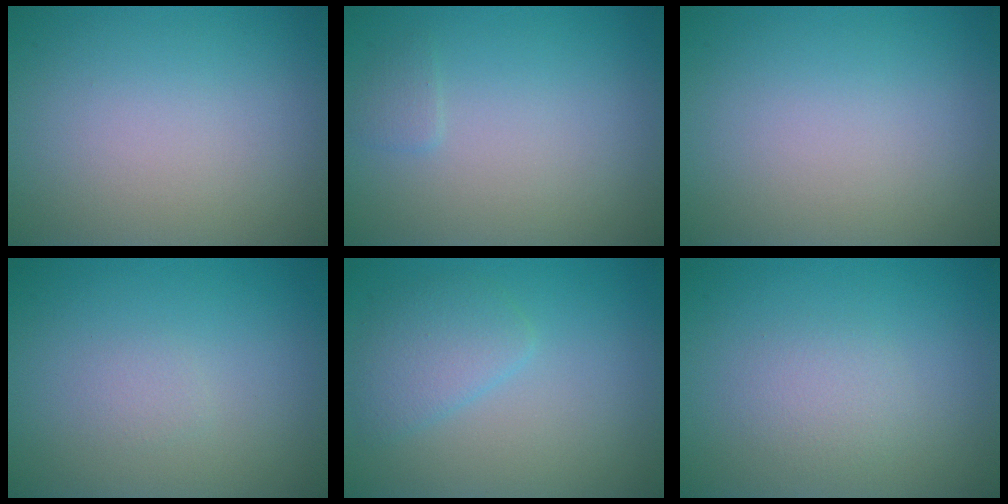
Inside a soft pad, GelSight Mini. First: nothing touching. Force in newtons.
{"total": 0.8, "press": 0.8, "slide": 0.0}
{"total": 0.0}
{"total": 0.7, "press": 0.7, "slide": 0.0}
{"total": 2.7, "press": 2.7, "slide": 0.1}
{"total": 1.6, "press": 1.6, "slide": 0.1}